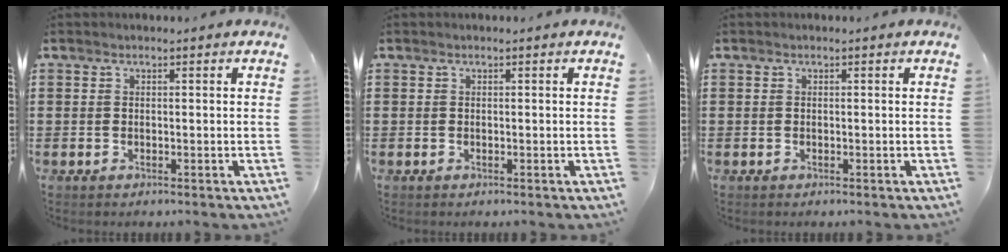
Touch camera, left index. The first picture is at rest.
{"total": 0.0}
{"total": 0.0}